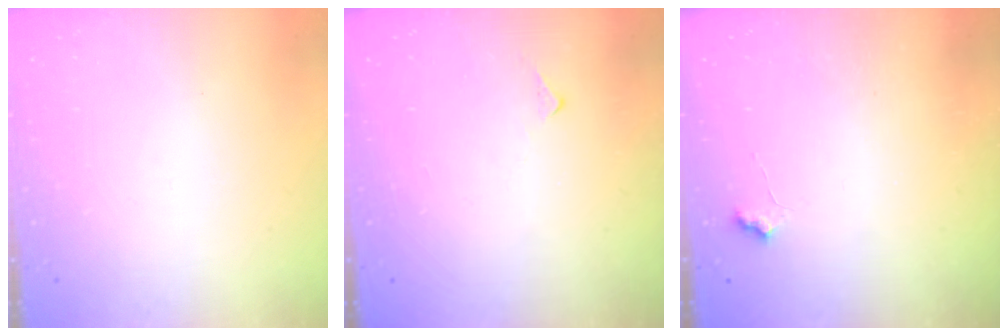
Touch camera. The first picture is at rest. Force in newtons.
{"total": 4.6, "press": 4.6, "slide": 0.6}
{"total": 5.6, "press": 5.6, "slide": 0.8}